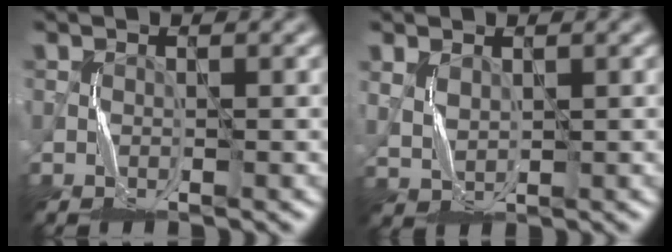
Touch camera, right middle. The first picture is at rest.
{"total": 1.7, "force": [1.2, 1.0, 0.6], "torque": [-0.025, -0.002, 0.031]}